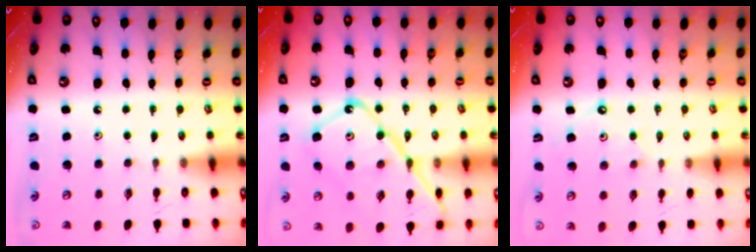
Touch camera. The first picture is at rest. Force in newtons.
{"total": 19.5, "press": 19.4, "slide": 1.9}
{"total": 2.1, "press": 2.1, "slide": 0.4}